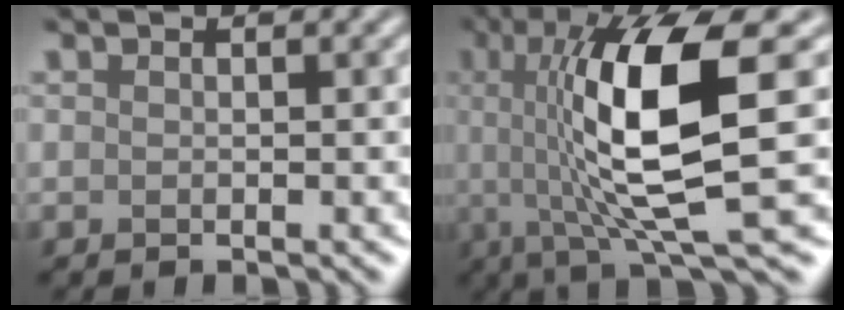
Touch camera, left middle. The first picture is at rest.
{"total": 11.6, "force": [1.1, 2.7, 11.2], "torque": [-0.182, -0.001, 0.025]}